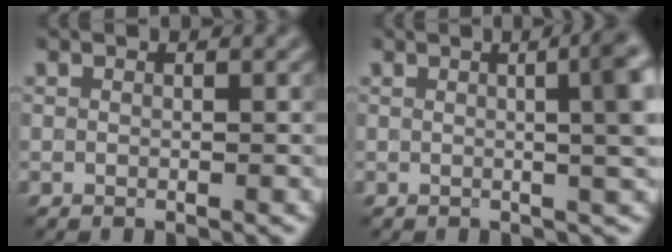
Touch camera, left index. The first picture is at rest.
{"total": 7.5, "force": [0.9, 2.8, 6.9], "torque": [-0.037, 0.022, 0.000]}